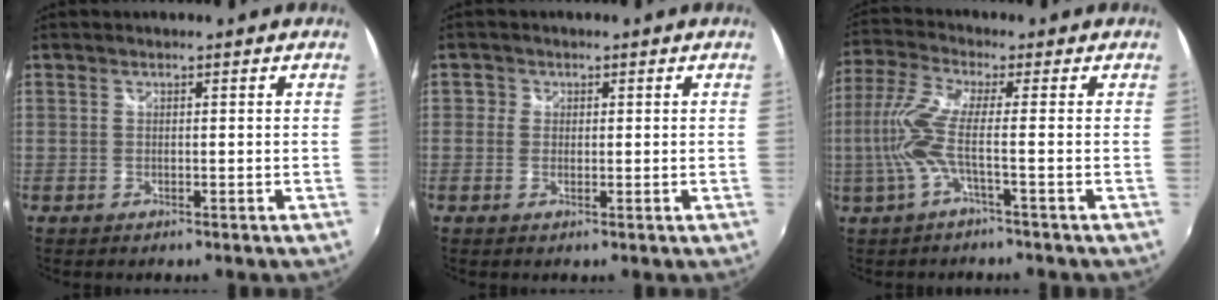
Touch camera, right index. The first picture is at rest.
{"total": 1.7, "force": [0.0, 1.7, 0.3], "torque": [-0.003, 0.000, -0.005]}
{"total": 7.6, "force": [-1.9, -0.3, 7.3], "torque": [-0.165, -0.007, -0.034]}